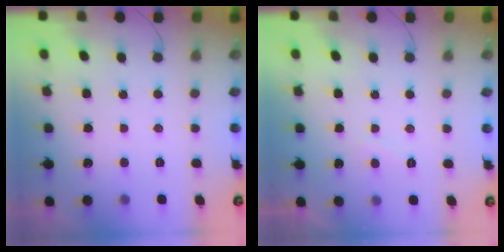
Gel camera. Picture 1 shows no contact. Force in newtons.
{"total": 1.1, "press": 0.9, "slide": 0.6}